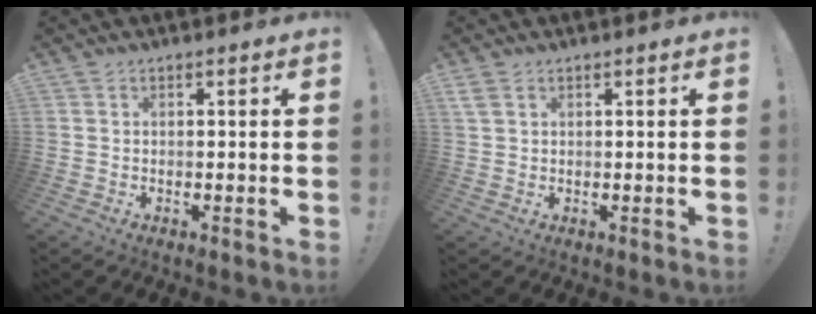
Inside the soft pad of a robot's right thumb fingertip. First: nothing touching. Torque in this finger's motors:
{"motor_torque": [-0.09, 0.09, 0.02, -0.01, 0.00]}